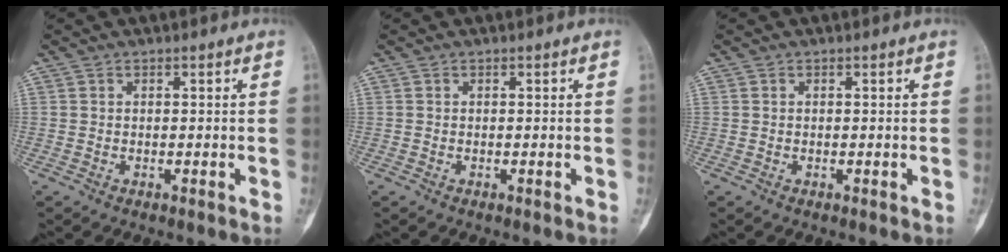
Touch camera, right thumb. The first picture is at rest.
{"total": 0.0}
{"total": 0.0}